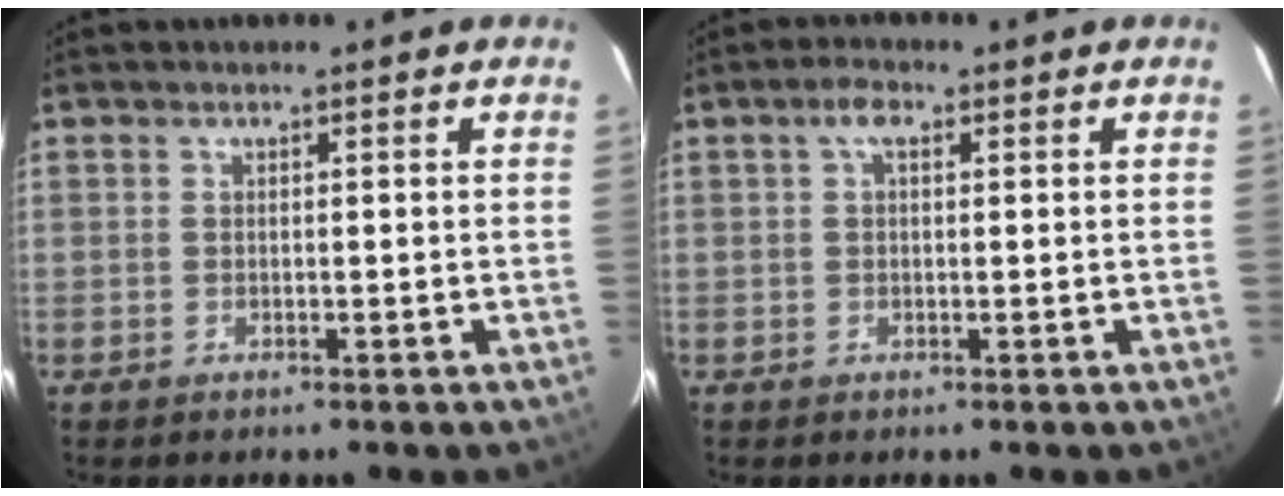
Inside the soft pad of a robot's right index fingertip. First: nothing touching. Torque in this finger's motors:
{"motor_torque": [0.20, -0.09, 0.12, 0.02]}